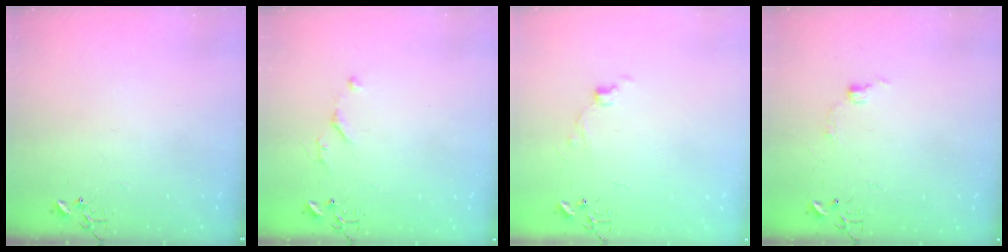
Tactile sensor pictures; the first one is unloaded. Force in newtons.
{"total": 4.3, "press": 4.3, "slide": 0.6}
{"total": 6.8, "press": 6.8, "slide": 0.7}
{"total": 6.4, "press": 6.3, "slide": 0.9}